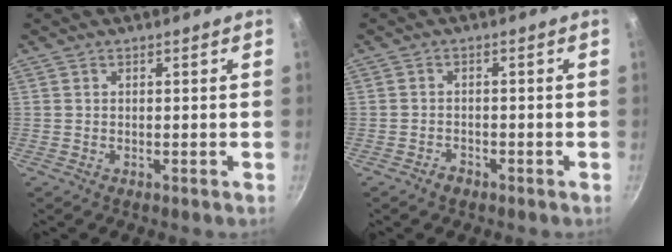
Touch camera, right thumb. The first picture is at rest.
{"total": 2.0, "force": [-1.4, 1.2, 0.7], "torque": [-0.007, 0.017, -0.023]}